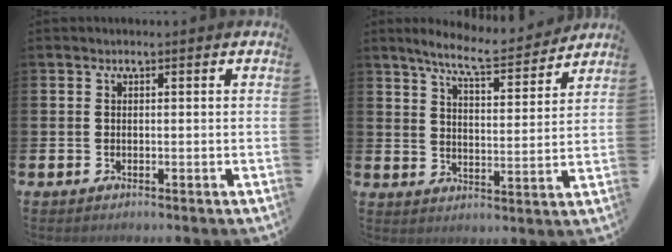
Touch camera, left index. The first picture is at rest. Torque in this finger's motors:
{"motor_torque": [0.32, -0.52, 0.32, 0.11]}